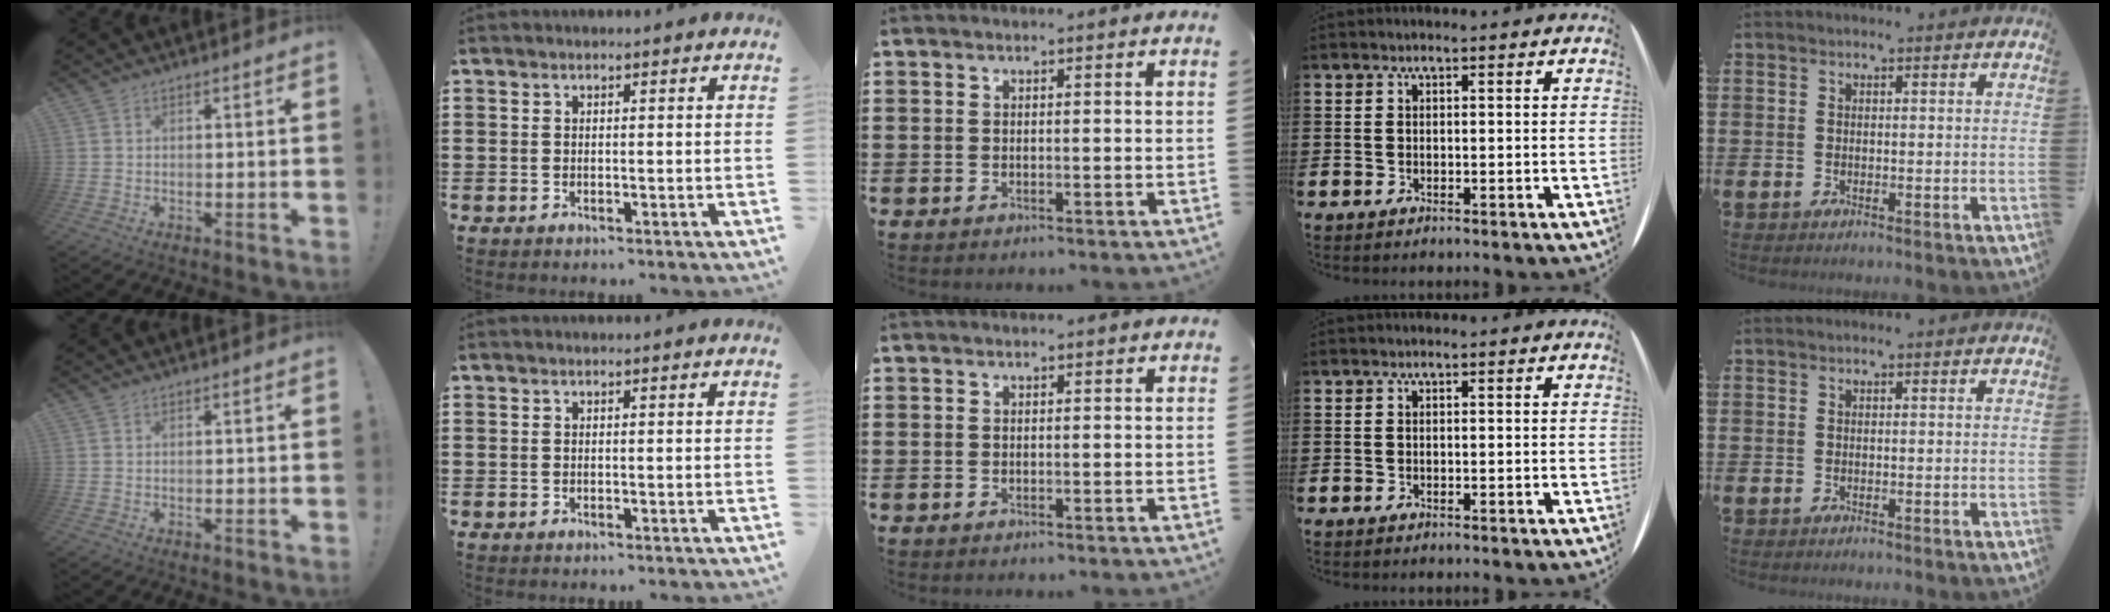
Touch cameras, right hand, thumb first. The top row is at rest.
{}